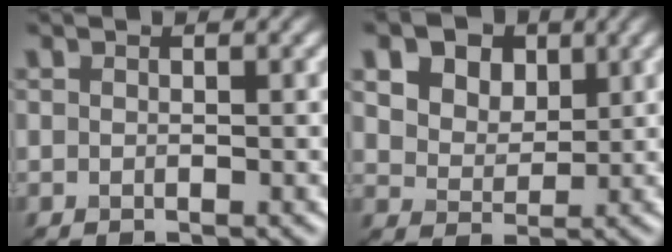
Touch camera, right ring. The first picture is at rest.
{"total": 10.7, "force": [5.6, 7.3, 5.5], "torque": [-0.107, 0.033, 0.080]}